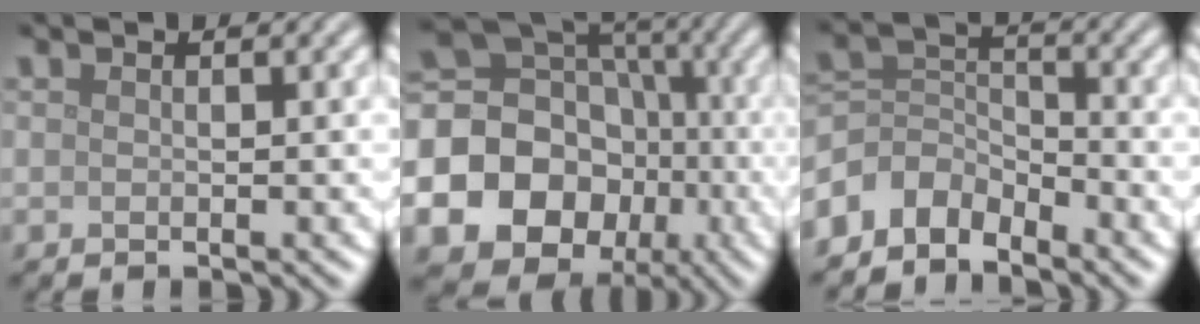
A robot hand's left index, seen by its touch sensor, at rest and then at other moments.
{"total": 21.6, "force": [-5.9, 19.4, 7.5], "torque": [-0.186, -0.027, -0.117]}
{"total": 4.0, "force": [-3.2, 2.2, 1.2], "torque": [-0.019, 0.004, -0.076]}